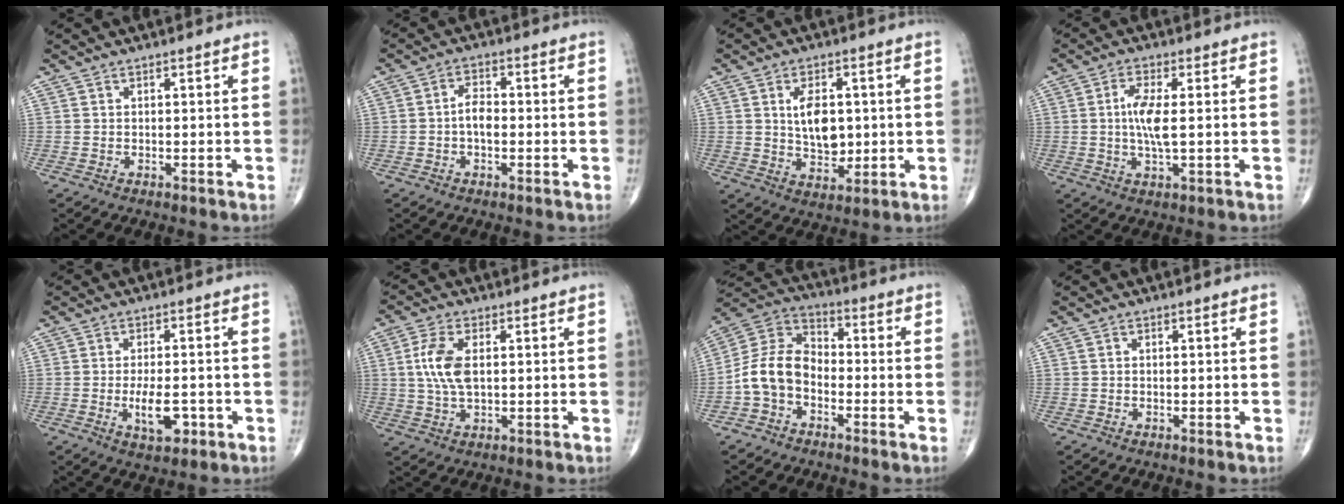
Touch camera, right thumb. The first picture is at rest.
{"total": 4.0, "force": [-0.7, 2.2, 3.2], "torque": [-0.051, 0.013, -0.018]}
{"total": 9.5, "force": [1.7, 6.0, 7.2], "torque": [-0.089, -0.016, 0.041]}
{"total": 6.4, "force": [0.3, 1.7, 6.1], "torque": [-0.135, -0.005, 0.002]}
{"total": 6.6, "force": [-1.9, 2.9, 5.6], "torque": [-0.088, -0.001, -0.026]}
{"total": 7.7, "force": [1.0, 3.9, 6.6], "torque": [-0.149, 0.002, 0.019]}
{"total": 10.6, "force": [-3.4, 7.5, 6.6], "torque": [-0.114, 0.046, -0.079]}
{"total": 0.0}